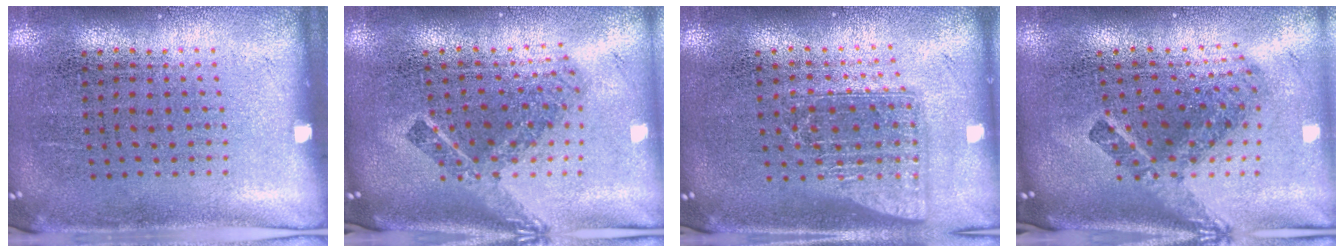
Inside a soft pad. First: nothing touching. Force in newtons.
{"total": 2.4, "press": 1.6, "slide": 1.8}
{"total": 1.6, "press": 1.2, "slide": 1.0}
{"total": 2.6, "press": 1.6, "slide": 2.0}